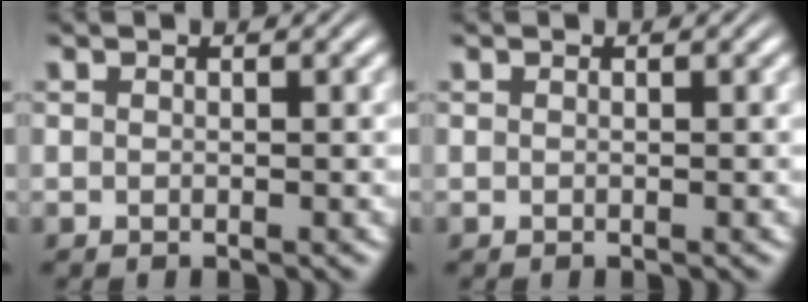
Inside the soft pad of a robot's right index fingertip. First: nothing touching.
{"total": 0.0}